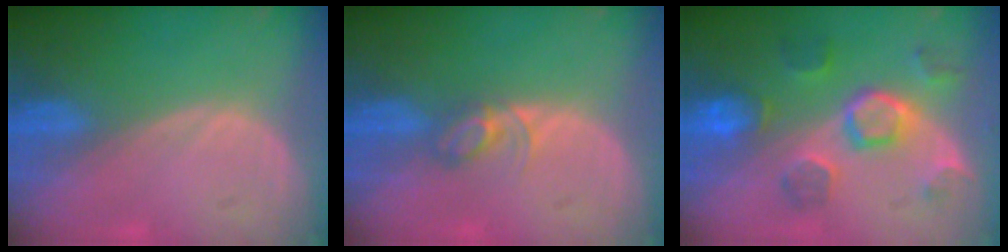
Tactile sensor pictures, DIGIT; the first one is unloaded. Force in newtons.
{"total": 3.3, "press": 3.2, "slide": 0.4}
{"total": 8.3, "press": 8.2, "slide": 1.2}